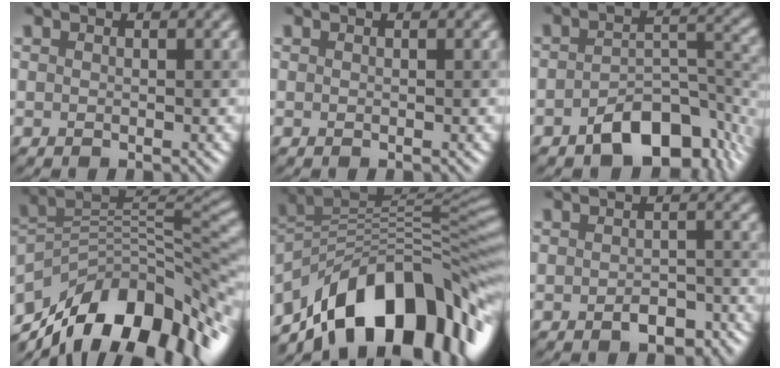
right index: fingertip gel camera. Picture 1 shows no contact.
{"total": 0.0}
{"total": 7.9, "force": [-4.6, 3.9, 5.2], "torque": [-0.066, 0.006, -0.065]}
{"total": 14.1, "force": [-7.9, 6.8, 9.5], "torque": [-0.183, 0.024, -0.132]}
{"total": 13.7, "force": [-6.2, 7.1, 9.9], "torque": [-0.158, 0.029, -0.098]}
{"total": 3.0, "force": [-2.0, 1.0, 2.0], "torque": [-0.033, 0.009, -0.020]}